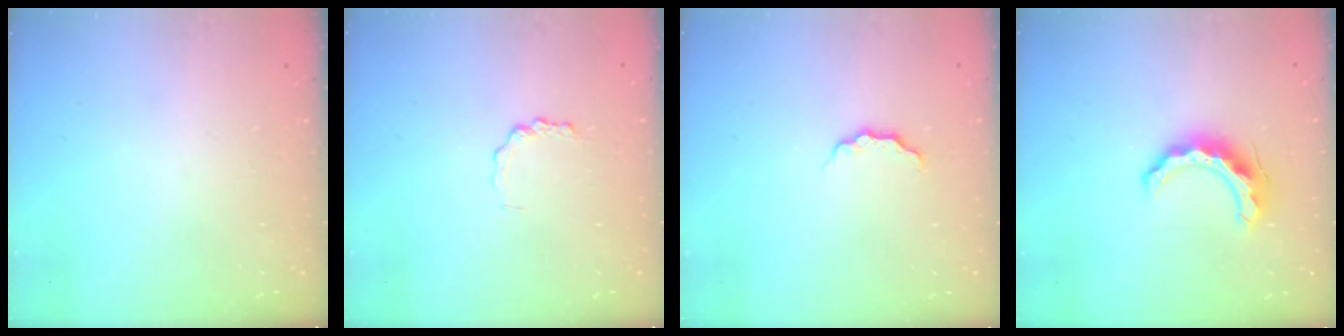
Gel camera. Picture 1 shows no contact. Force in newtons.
{"total": 2.0, "press": 2.0, "slide": 0.1}
{"total": 3.5, "press": 3.5, "slide": 0.4}
{"total": 11.2, "press": 11.2, "slide": 0.9}